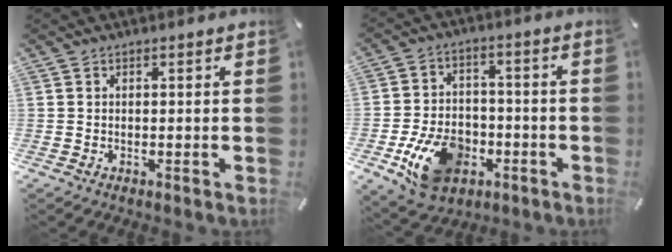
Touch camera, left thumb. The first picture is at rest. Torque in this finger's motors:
{"motor_torque": [0.22, 1.42, 0.46, -0.10, 0.14]}